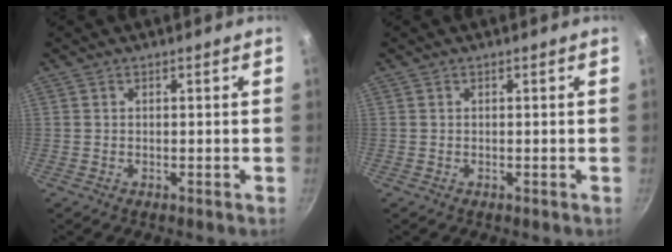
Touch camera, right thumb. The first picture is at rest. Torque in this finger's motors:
{"motor_torque": [-0.01, 0.01, 0.09, -0.09, 0.00]}